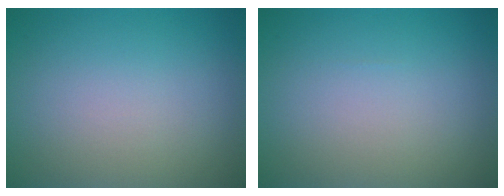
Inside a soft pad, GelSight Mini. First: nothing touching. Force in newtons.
{"total": 0.0}